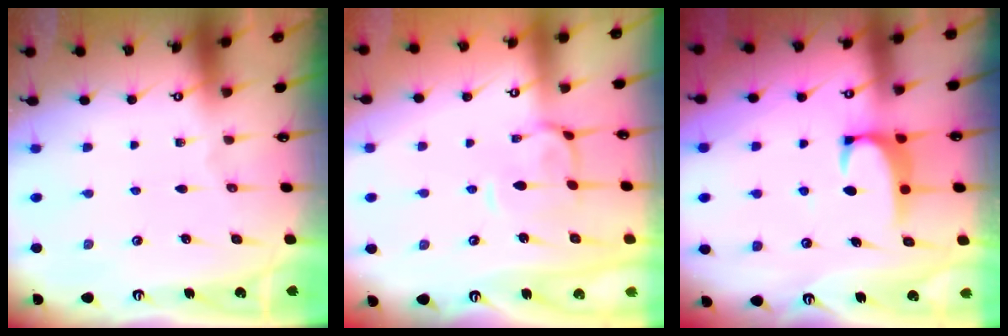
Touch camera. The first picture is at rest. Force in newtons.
{"total": 1.6, "press": 1.4, "slide": 0.9}
{"total": 2.1, "press": 2.0, "slide": 0.3}